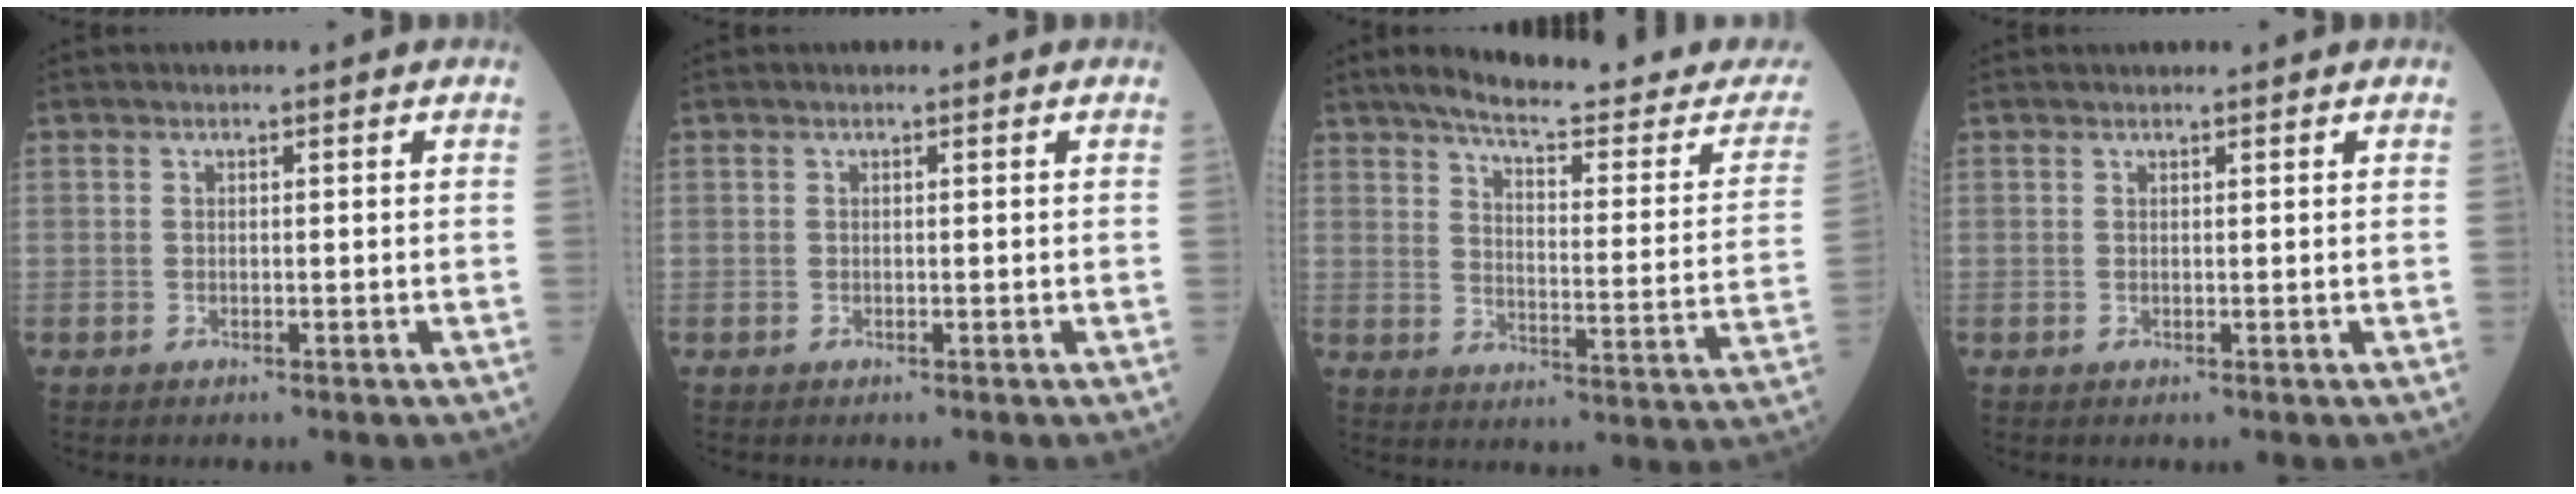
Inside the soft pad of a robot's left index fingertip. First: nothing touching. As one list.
[{"total": 0.0}, {"total": 20.4, "force": [18.4, 2.8, 8.3], "torque": [-0.103, -0.063, 0.222]}, {"total": 1.7, "force": [1.7, 0.3, 0.4], "torque": [-0.006, 0.018, 0.020]}]